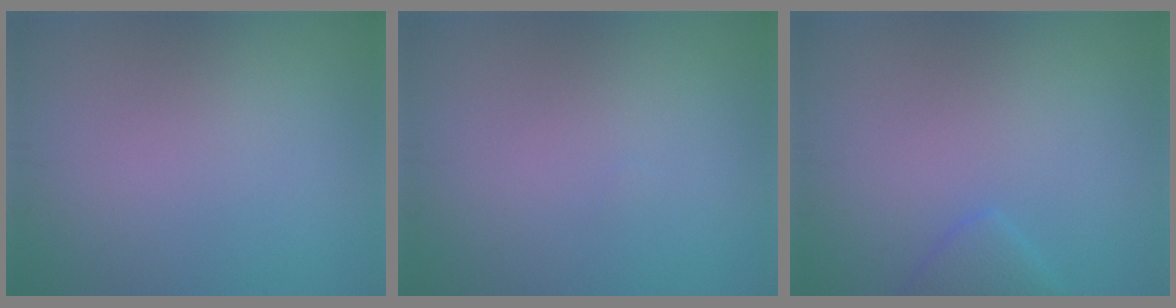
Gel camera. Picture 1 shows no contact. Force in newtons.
{"total": 0.0}
{"total": 1.7, "press": 1.7, "slide": 0.2}